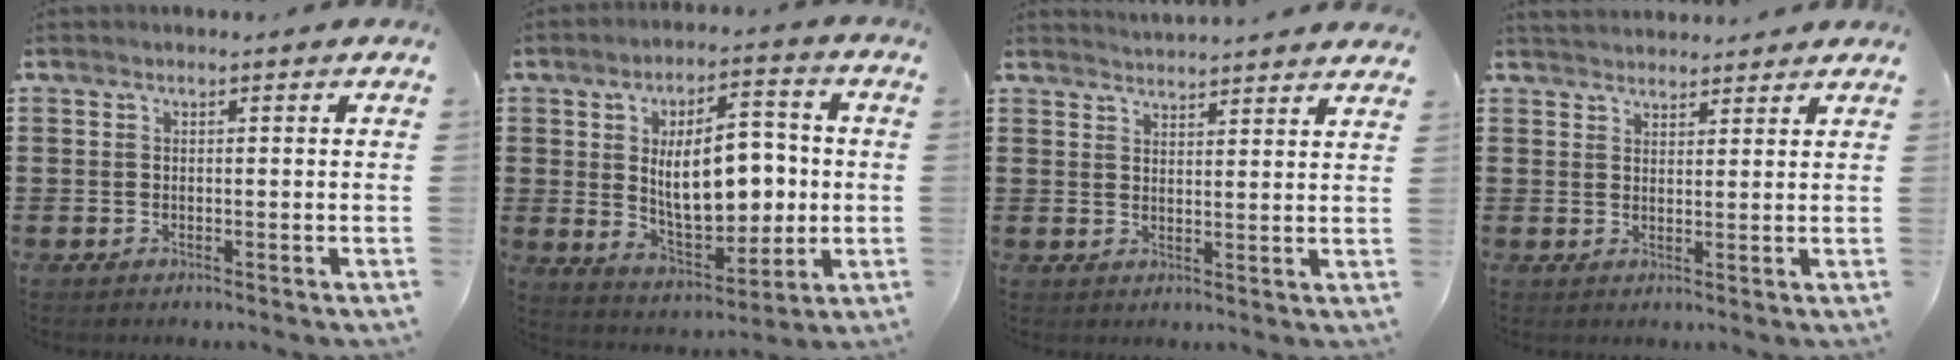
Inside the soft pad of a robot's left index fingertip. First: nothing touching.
{"total": 12.2, "force": [0.7, 6.5, 10.2], "torque": [-0.171, 0.001, 0.009]}
{"total": 3.0, "force": [3.0, -0.6, -0.3], "torque": [-0.004, -0.015, 0.054]}
{"total": 2.5, "force": [2.3, 0.8, -0.6], "torque": [0.002, -0.002, 0.044]}